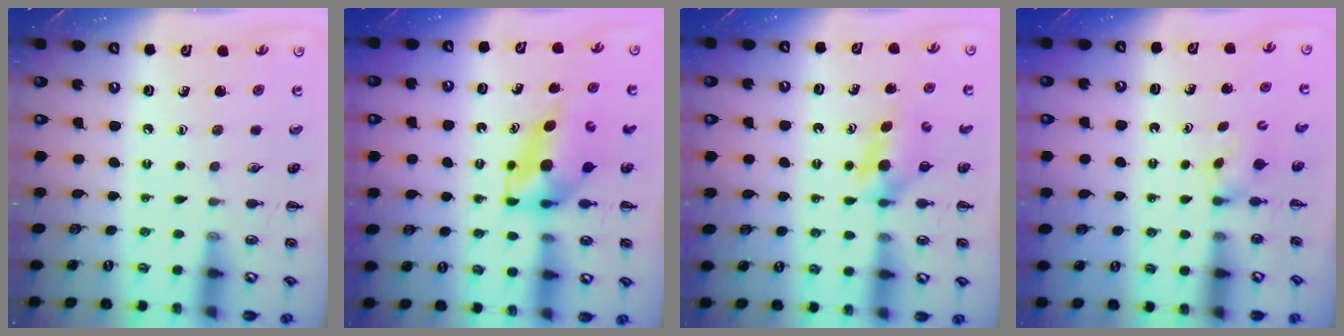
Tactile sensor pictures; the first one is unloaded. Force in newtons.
{"total": 5.4, "press": 5.3, "slide": 0.9}
{"total": 3.9, "press": 3.7, "slide": 0.9}
{"total": 1.8, "press": 1.5, "slide": 0.9}